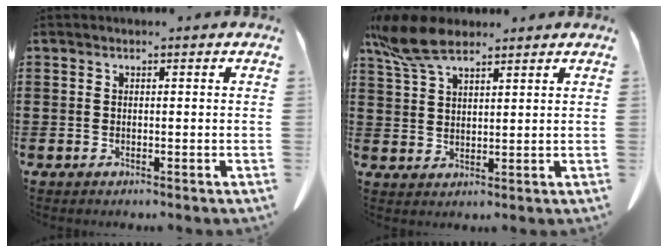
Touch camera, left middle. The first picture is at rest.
{"total": 7.7, "force": [5.6, 2.7, 4.4], "torque": [-0.110, -0.008, 0.106]}